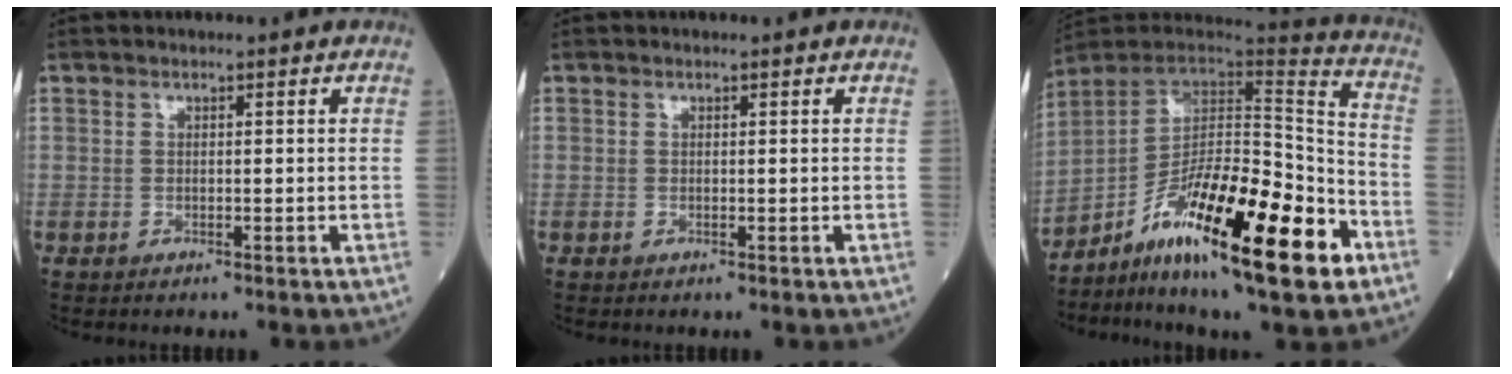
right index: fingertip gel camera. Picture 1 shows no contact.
{"total": 0.0}
{"total": 24.0, "force": [-11.8, 4.2, 20.5], "torque": [-0.309, -0.012, -0.196]}